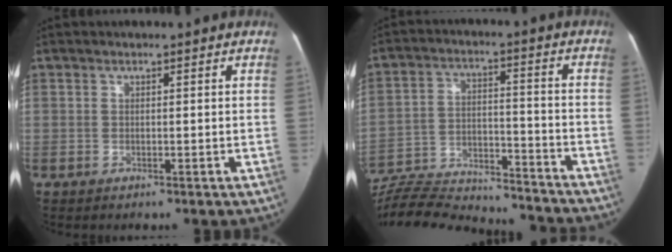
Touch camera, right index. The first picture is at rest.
{"total": 25.0, "force": [-23.3, 4.4, 8.1], "torque": [-0.159, -0.007, -0.345]}